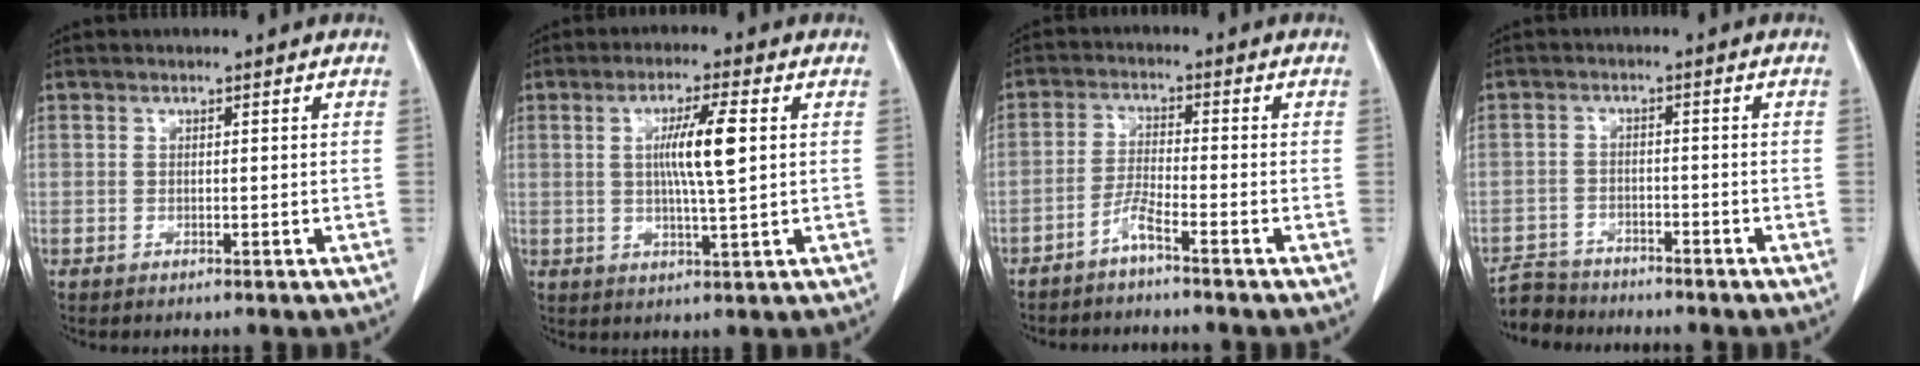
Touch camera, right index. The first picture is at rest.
{"total": 7.1, "force": [1.1, 0.0, 7.0], "torque": [-0.126, -0.002, 0.019]}
{"total": 3.4, "force": [-2.7, -0.4, 2.0], "torque": [-0.045, -0.003, -0.059]}
{"total": 5.2, "force": [-4.9, 1.7, -0.4], "torque": [0.012, -0.010, -0.091]}